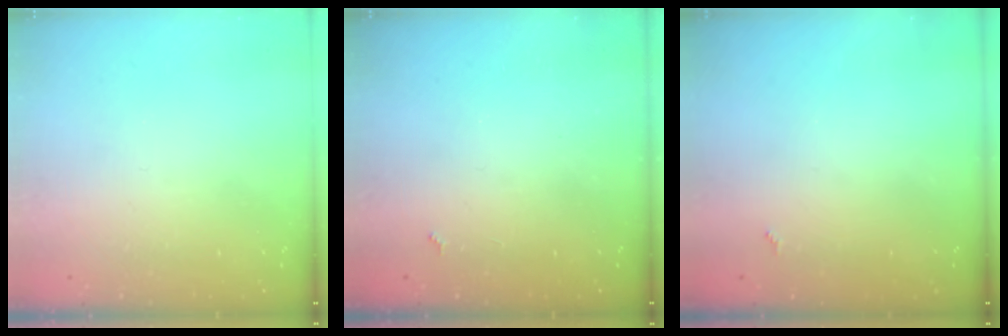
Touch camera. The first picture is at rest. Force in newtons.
{"total": 2.3, "press": 2.3, "slide": 0.4}
{"total": 2.1, "press": 2.1, "slide": 0.4}